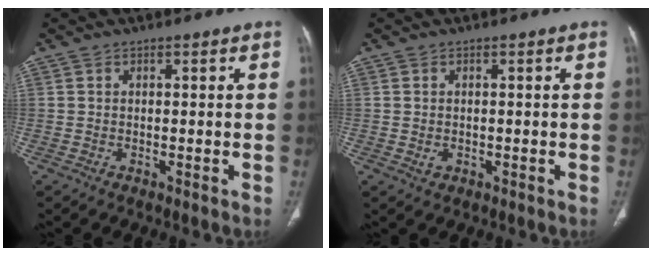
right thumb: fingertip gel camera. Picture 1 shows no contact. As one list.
[{"total": 1.3, "force": [-0.2, 1.0, 0.7], "torque": [-0.012, 0.002, 0.002]}]